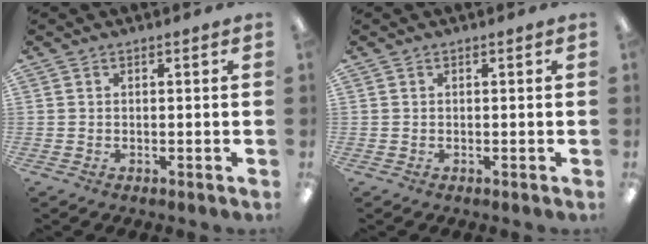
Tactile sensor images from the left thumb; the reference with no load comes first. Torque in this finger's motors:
{"motor_torque": [-0.12, 0.12, 0.00, 0.00, 0.00]}